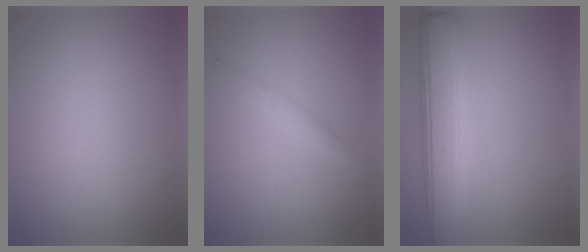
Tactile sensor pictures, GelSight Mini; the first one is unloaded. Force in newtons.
{"total": 1.2, "press": 1.2, "slide": 0.1}
{"total": 6.9, "press": 6.9, "slide": 0.5}